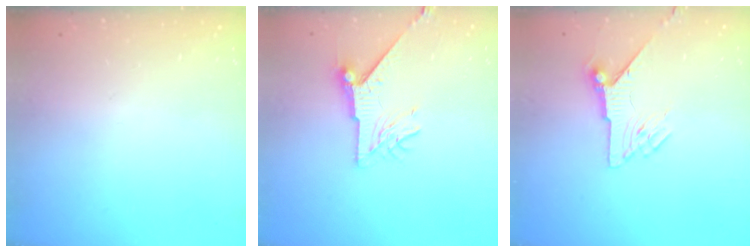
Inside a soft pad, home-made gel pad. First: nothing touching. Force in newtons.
{"total": 8.3, "press": 8.2, "slide": 0.8}
{"total": 6.7, "press": 6.7, "slide": 1.0}